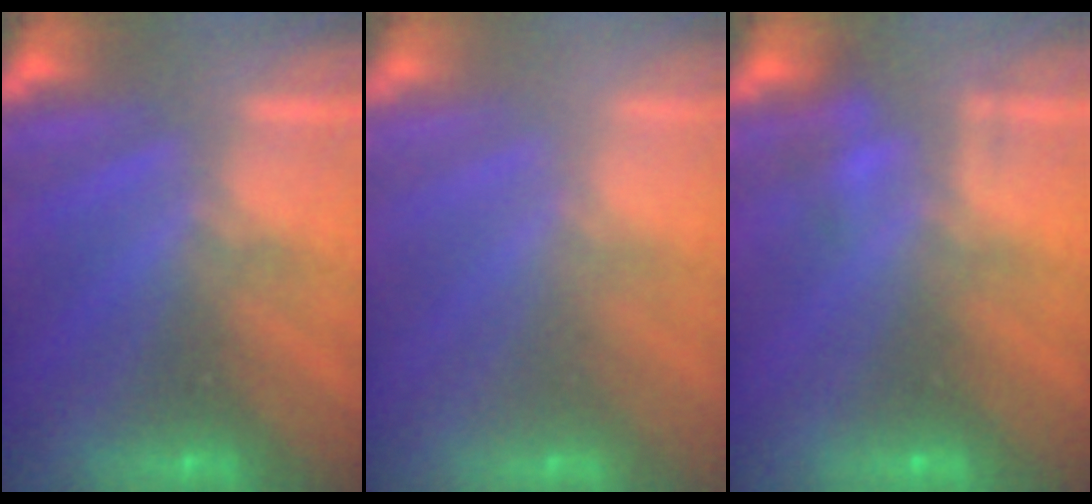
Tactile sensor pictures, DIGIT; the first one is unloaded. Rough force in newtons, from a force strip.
{"total": 2.3}
{"total": 2.1}